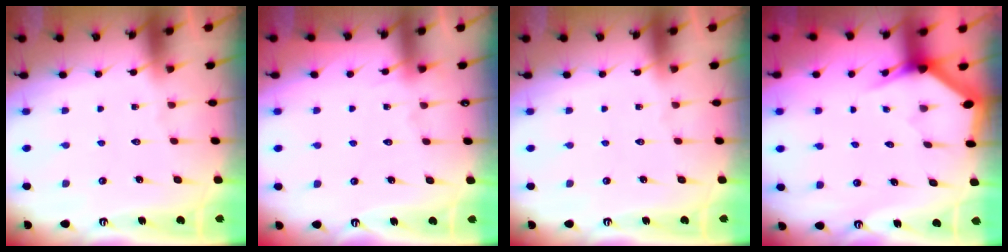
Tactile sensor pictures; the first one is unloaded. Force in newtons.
{"total": 3.9, "press": 3.9, "slide": 0.5}
{"total": 0.0}
{"total": 2.9, "press": 2.9, "slide": 0.1}